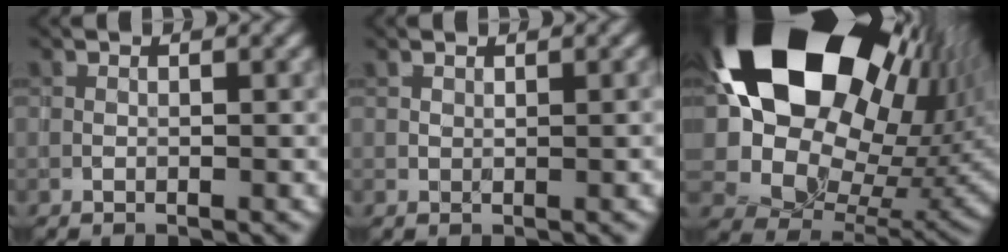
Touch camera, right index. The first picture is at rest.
{"total": 1.0, "force": [0.5, 0.5, 0.7], "torque": [-0.012, 0.001, 0.011]}
{"total": 20.7, "force": [8.6, 13.6, 13.1], "torque": [-0.237, -0.018, 0.176]}